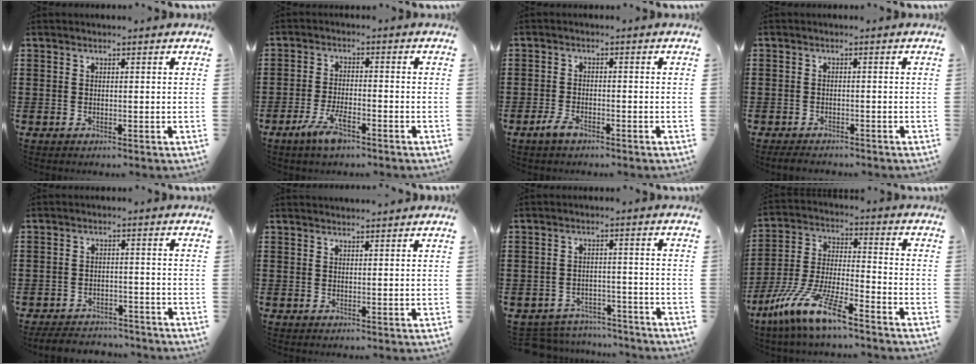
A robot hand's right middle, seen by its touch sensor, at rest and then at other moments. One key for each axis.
{"total": 5.7, "fx": -3.3, "fy": 1.6, "fz": 4.3, "tx": -0.097, "ty": -0.004, "tz": -0.063}
{"total": 2.8, "fx": -1.8, "fy": 1.1, "fz": 1.8, "tx": -0.053, "ty": -0.006, "tz": -0.041}
{"total": 1.6, "fx": -1.5, "fy": 0.5, "fz": 0.1, "tx": -0.005, "ty": -0.001, "tz": -0.033}
{"total": 3.6, "fx": -3.5, "fy": 0.7, "fz": 0.0, "tx": -0.012, "ty": -0.001, "tz": -0.077}
{"total": 1.4, "fx": 1.4, "fy": 0.0, "fz": 0.1, "tx": 0.003, "ty": -0.004, "tz": 0.026}
{"total": 4.2, "fx": -4.2, "fy": 0.7, "fz": 0.1, "tx": -0.014, "ty": 0.002, "tz": -0.090}
{"total": 11.4, "fx": -9.0, "fy": 0.6, "fz": 6.9, "tx": -0.156, "ty": 0.000, "tz": -0.184}